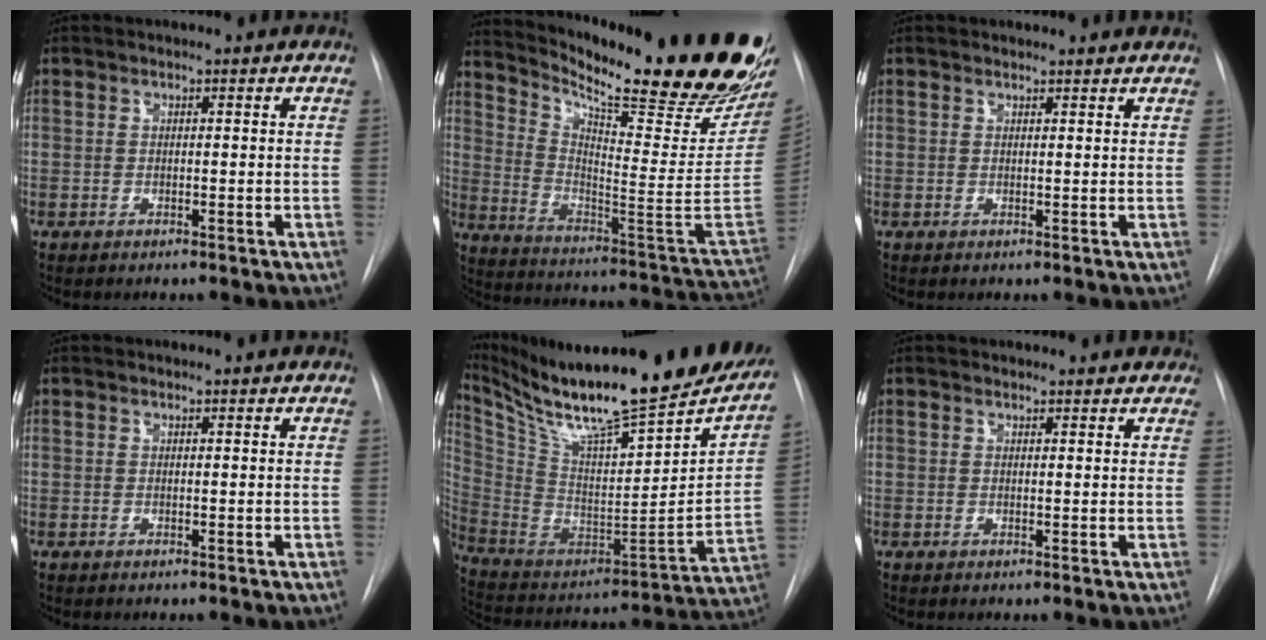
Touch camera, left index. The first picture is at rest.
{"total": 30.1, "force": [23.4, 2.4, 18.7], "torque": [-0.282, -0.091, 0.324]}
{"total": 2.8, "force": [2.7, 0.6, 0.3], "torque": [-0.007, 0.006, 0.023]}
{"total": 1.0, "force": [1.0, 0.1, 0.0], "torque": [-0.007, 0.005, 0.005]}
{"total": 33.2, "force": [26.6, 5.4, 19.0], "torque": [-0.336, -0.071, 0.394]}
{"total": 5.7, "force": [5.2, 1.9, 1.1], "torque": [0.005, 0.005, 0.039]}